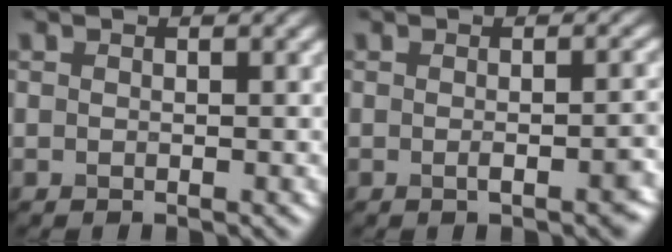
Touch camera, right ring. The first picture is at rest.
{"total": 3.1, "force": [-0.9, 1.0, 2.9], "torque": [-0.030, 0.003, -0.010]}